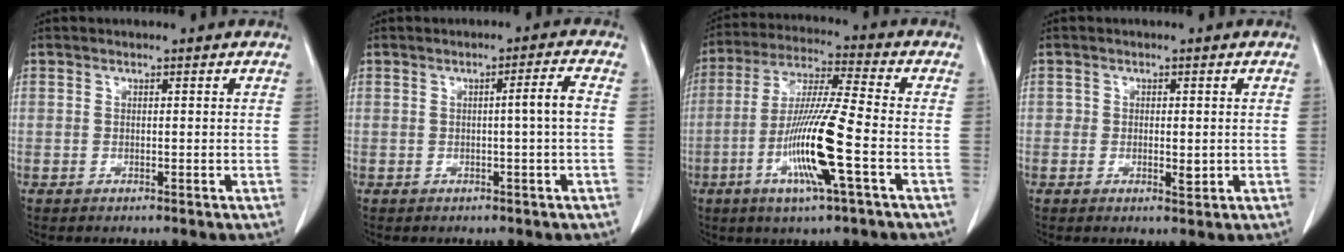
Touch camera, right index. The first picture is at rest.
{"total": 2.8, "force": [-0.1, -0.6, 2.7], "torque": [-0.038, 0.002, -0.001]}
{"total": 13.5, "force": [-4.2, -0.1, 12.9], "torque": [-0.258, -0.013, -0.085]}
{"total": 2.1, "force": [-0.2, 1.1, 1.7], "torque": [-0.020, -0.002, -0.002]}